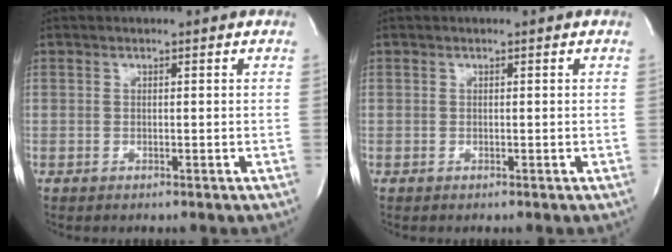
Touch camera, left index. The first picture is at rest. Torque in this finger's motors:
{"motor_torque": [0.00, 0.00, 0.00, 0.00]}